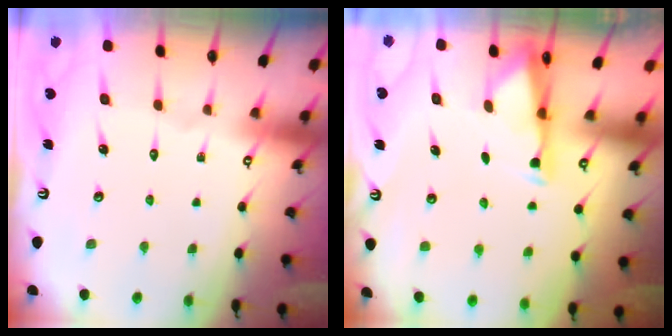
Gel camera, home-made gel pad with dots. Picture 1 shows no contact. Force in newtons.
{"total": 2.9, "press": 2.9, "slide": 0.6}